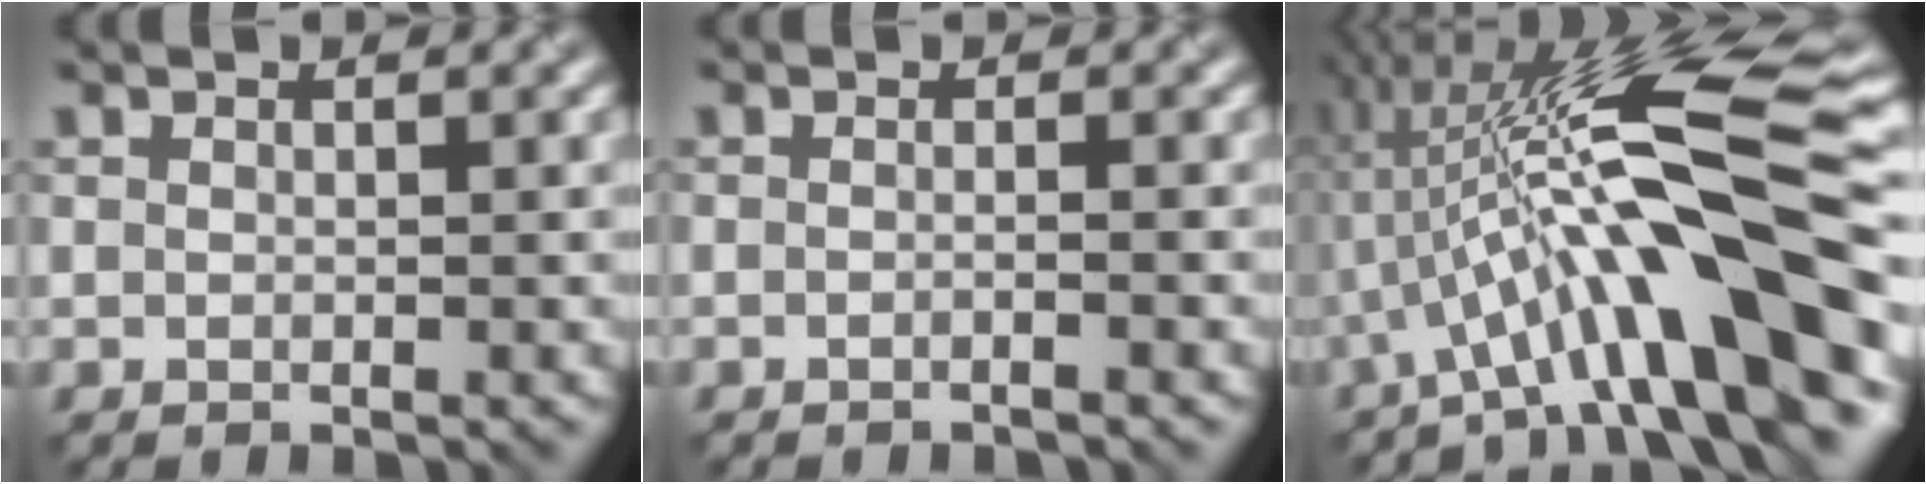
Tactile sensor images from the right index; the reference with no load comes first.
{"total": 1.0, "force": [-0.9, 0.2, 0.5], "torque": [-0.002, -0.006, -0.022]}
{"total": 13.5, "force": [-2.2, 2.4, 13.2], "torque": [-0.208, 0.036, -0.037]}